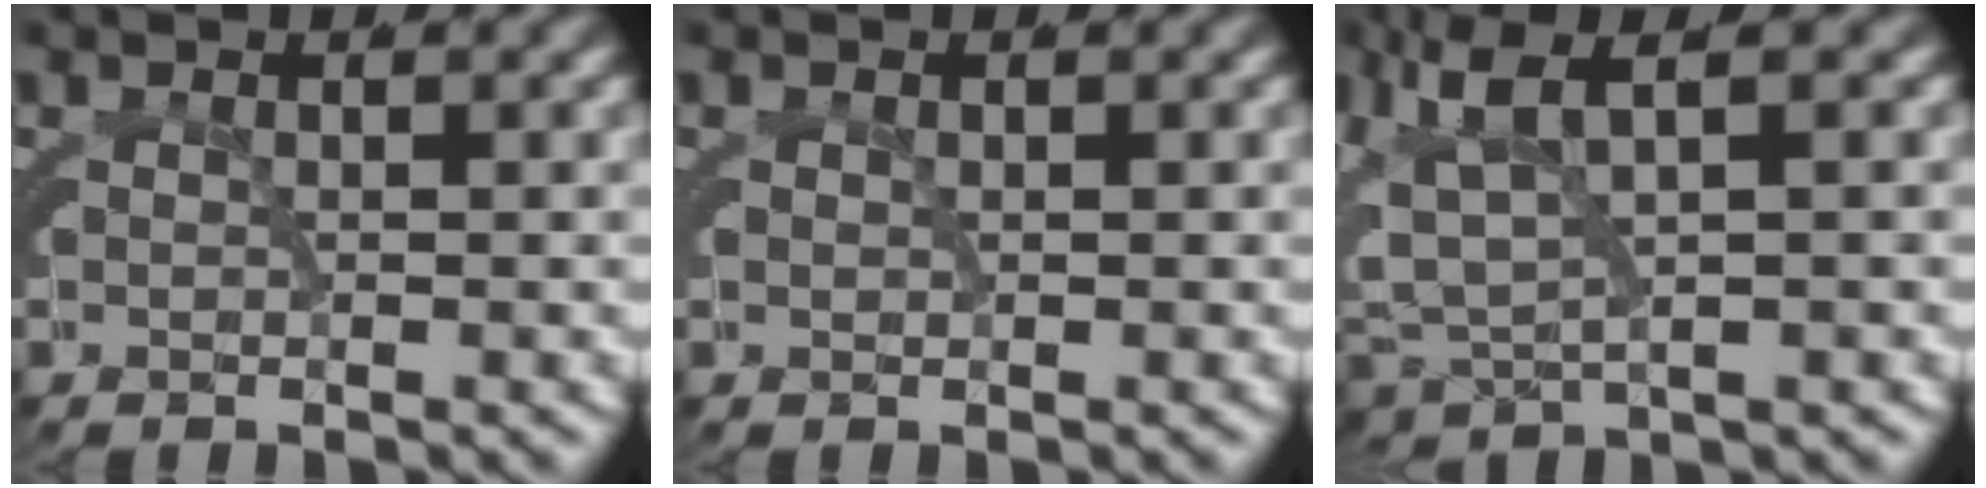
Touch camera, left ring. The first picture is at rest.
{"total": 0.0}
{"total": 6.6, "force": [0.8, 5.1, 4.1], "torque": [-0.115, -0.020, 0.022]}